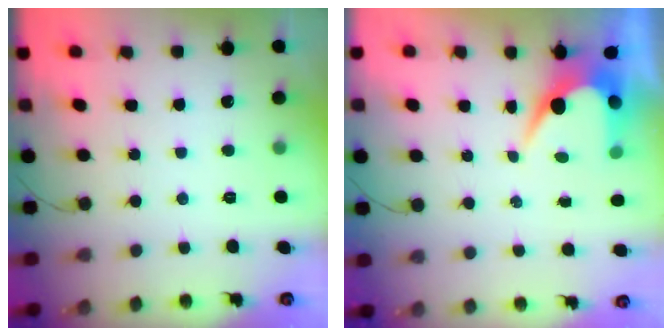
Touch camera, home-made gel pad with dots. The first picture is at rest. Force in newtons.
{"total": 5.9, "press": 5.9, "slide": 0.4}